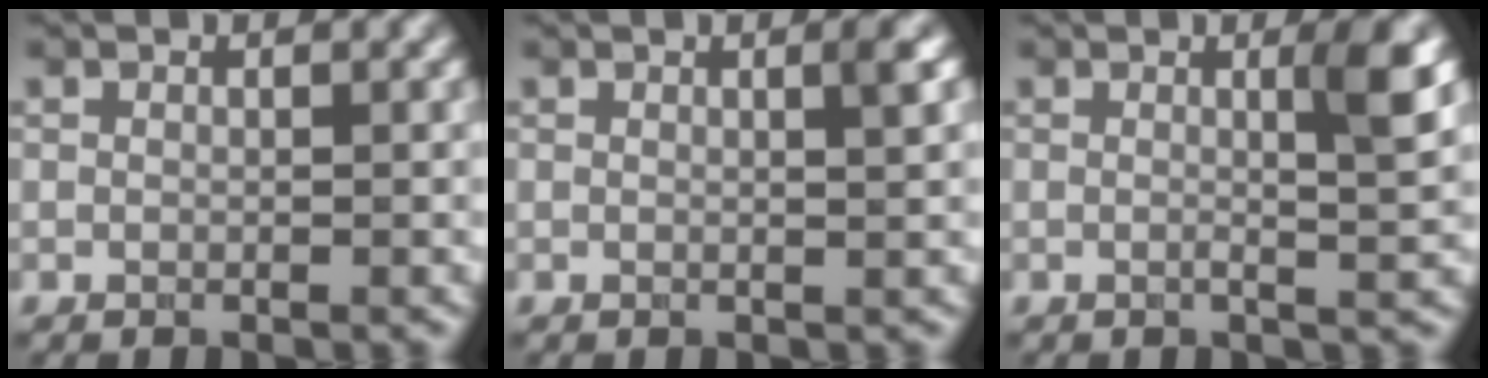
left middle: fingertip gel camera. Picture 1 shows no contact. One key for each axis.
{"total": 1.6, "fx": 0.4, "fy": 0.3, "fz": 1.5, "tx": -0.018, "ty": 0.000, "tz": 0.000}
{"total": 3.6, "fx": 0.4, "fy": 0.6, "fz": 3.5, "tx": -0.046, "ty": -0.002, "tz": -0.001}